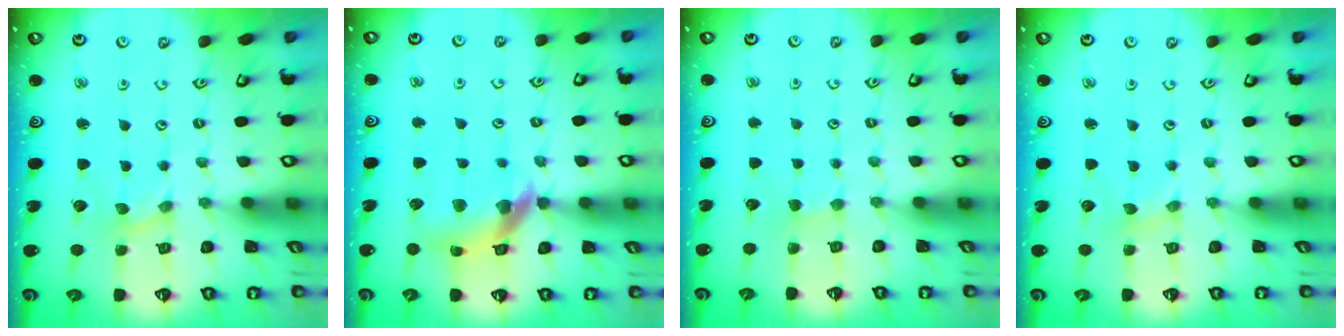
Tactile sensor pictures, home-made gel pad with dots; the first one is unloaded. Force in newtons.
{"total": 12.5, "press": 12.4, "slide": 1.6}
{"total": 2.0, "press": 2.0, "slide": 0.5}
{"total": 0.0}